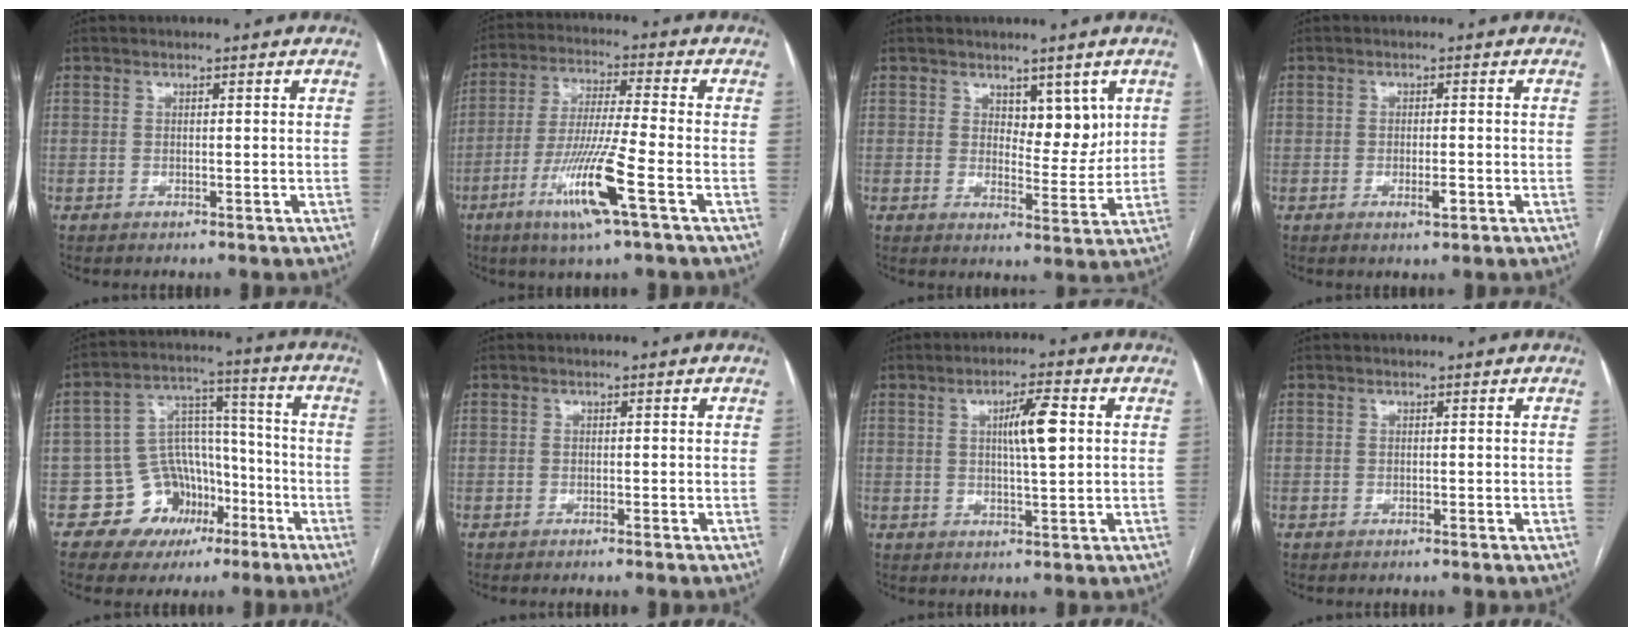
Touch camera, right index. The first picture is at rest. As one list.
[{"total": 12.2, "force": [-5.2, -0.5, 11.0], "torque": [-0.220, -0.020, -0.100]}, {"total": 5.3, "force": [2.6, 2.6, 3.8], "torque": [-0.046, -0.006, 0.041]}, {"total": 2.3, "force": [-0.9, 0.7, 2.0], "torque": [-0.033, -0.001, -0.011]}, {"total": 10.7, "force": [-5.2, 8.9, 2.9], "torque": [-0.032, 0.056, -0.073]}, {"total": 0.5, "force": [-0.4, -0.1, 0.3], "torque": [-0.006, 0.001, -0.006]}, {"total": 6.2, "force": [1.4, 0.7, 6.0], "torque": [-0.102, 0.005, 0.023]}, {"total": 0.0}]